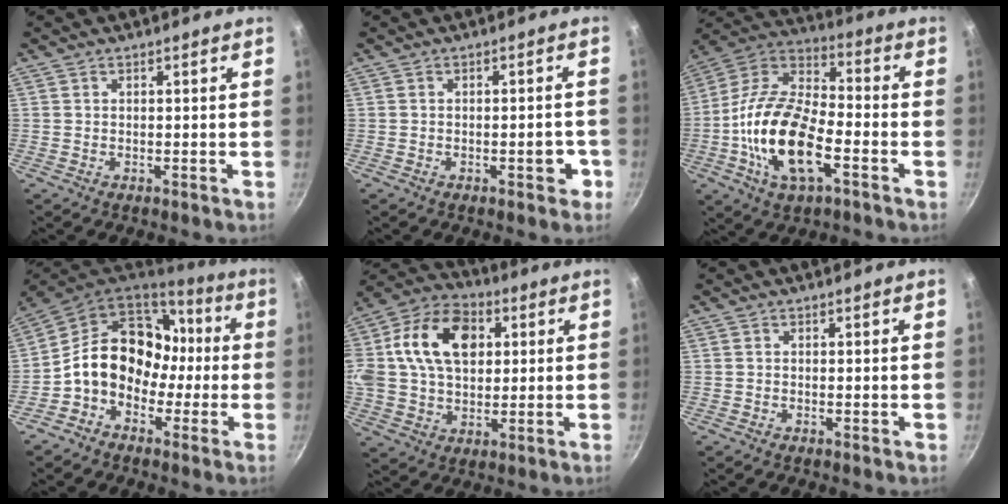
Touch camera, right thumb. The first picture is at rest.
{"total": 3.5, "force": [-1.4, 1.6, 2.8], "torque": [-0.018, 0.014, -0.021]}
{"total": 18.5, "force": [-5.9, 8.8, 15.2], "torque": [-0.282, 0.036, -0.127]}
{"total": 16.9, "force": [-0.9, 13.4, 10.3], "torque": [-0.131, 0.059, -0.030]}
{"total": 21.7, "force": [4.9, 15.0, 14.9], "torque": [-0.266, 0.025, 0.073]}
{"total": 0.0}